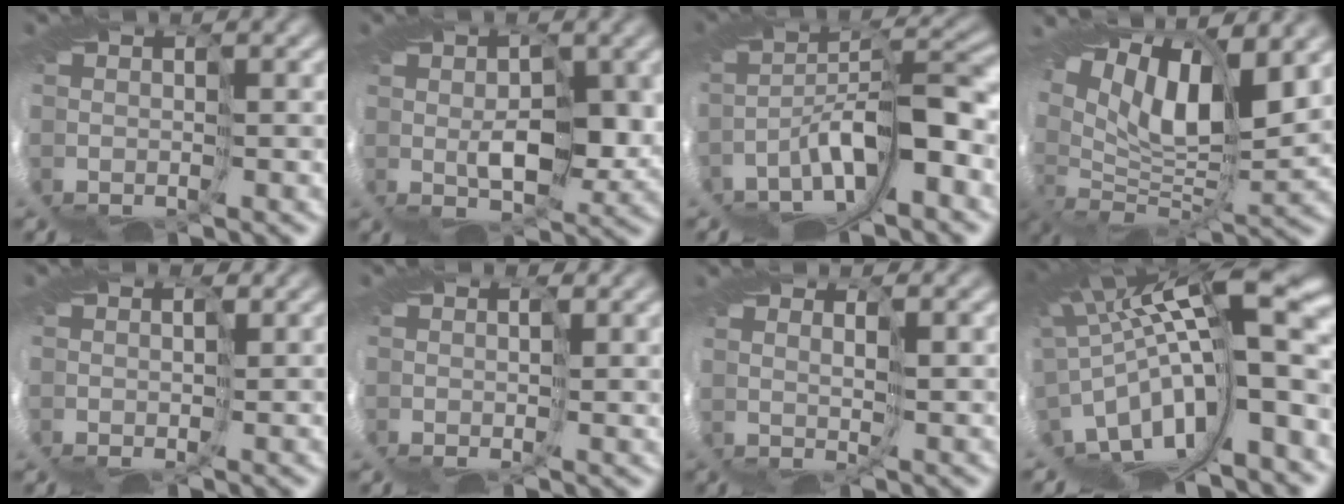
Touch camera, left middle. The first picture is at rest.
{"total": 3.0, "force": [1.6, 0.8, 2.4], "torque": [-0.046, 0.001, 0.025]}
{"total": 5.2, "force": [-3.7, 0.5, 3.6], "torque": [-0.075, 0.007, -0.076]}
{"total": 7.1, "force": [6.3, 0.4, 3.3], "torque": [-0.059, -0.003, 0.107]}
{"total": 0.7, "force": [0.5, 0.2, 0.4], "torque": [-0.017, 0.007, 0.002]}
{"total": 1.7, "force": [1.0, 0.5, 1.3], "torque": [-0.040, 0.005, 0.012]}
{"total": 3.5, "force": [1.7, -2.6, -1.7], "torque": [0.028, -0.003, 0.027]}
{"total": 10.1, "force": [-0.1, 2.4, 9.8], "torque": [-0.178, -0.003, 0.014]}